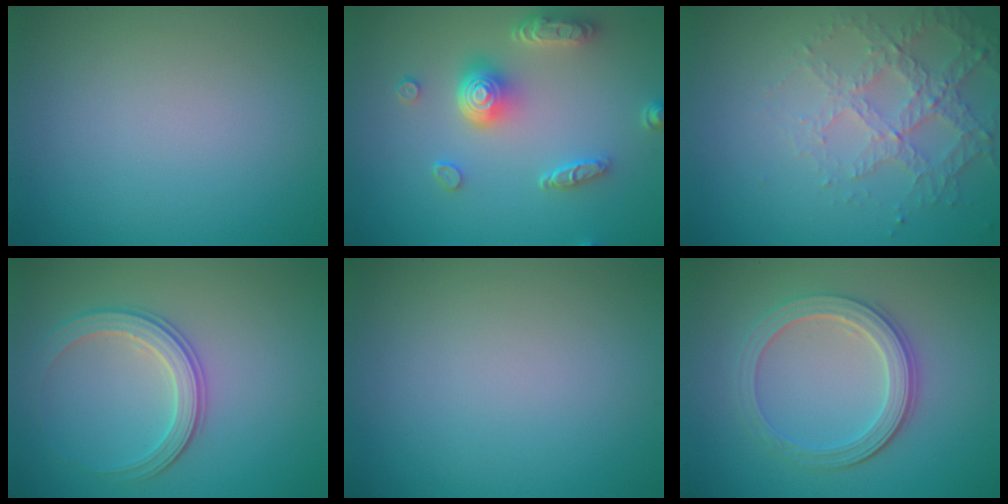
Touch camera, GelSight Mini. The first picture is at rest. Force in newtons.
{"total": 5.1, "press": 4.1, "slide": 3.1}
{"total": 4.2, "press": 3.1, "slide": 2.9}
{"total": 2.9, "press": 2.8, "slide": 0.5}
{"total": 0.0}
{"total": 4.0, "press": 3.4, "slide": 2.1}